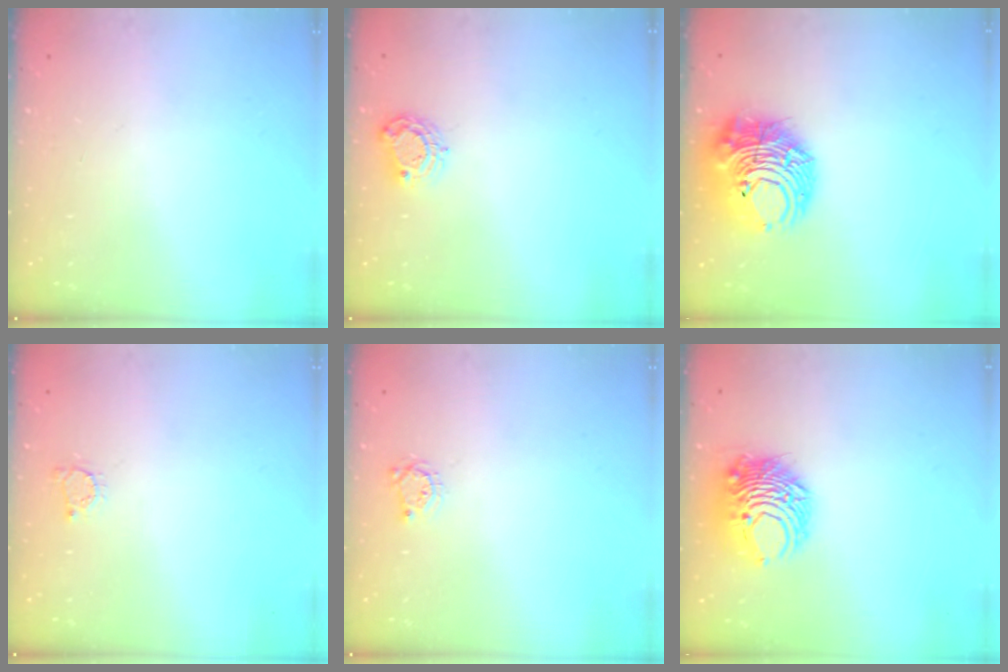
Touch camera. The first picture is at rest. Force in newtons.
{"total": 5.9, "press": 5.9, "slide": 0.3}
{"total": 14.5, "press": 14.4, "slide": 1.9}
{"total": 2.2, "press": 2.2, "slide": 0.3}
{"total": 3.6, "press": 3.6, "slide": 0.3}
{"total": 10.4, "press": 10.3, "slide": 1.3}